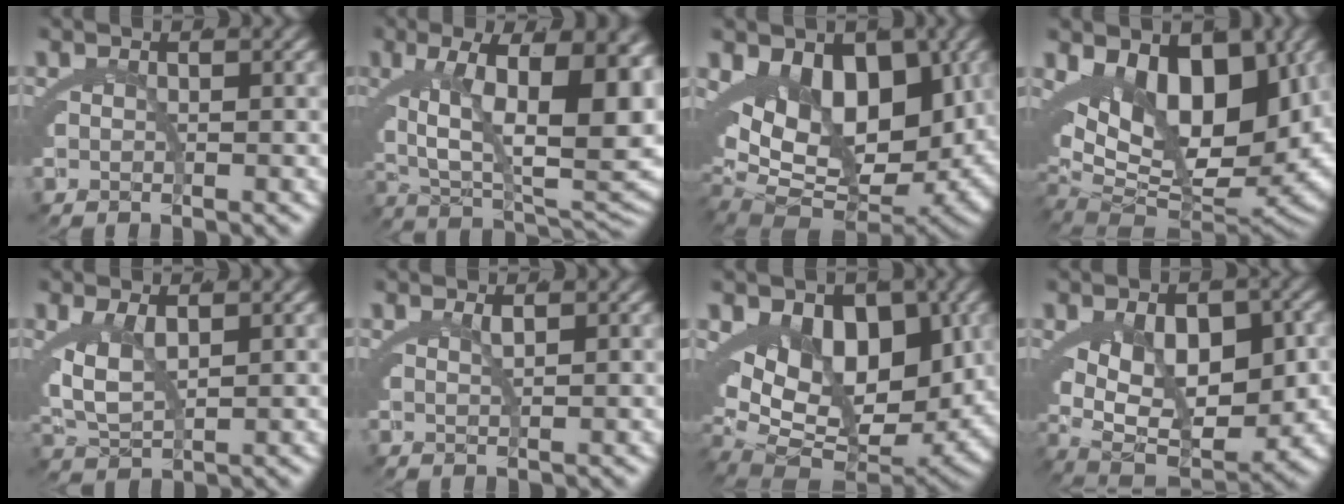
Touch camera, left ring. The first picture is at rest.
{"total": 14.3, "force": [0.9, 6.8, 12.6], "torque": [-0.168, -0.005, 0.034]}
{"total": 17.2, "force": [-1.7, 12.3, 11.9], "torque": [-0.228, -0.057, -0.001]}
{"total": 14.9, "force": [-1.7, 9.9, 11.1], "torque": [-0.206, -0.061, 0.005]}
{"total": 4.0, "force": [0.4, 2.5, 3.1], "torque": [-0.081, -0.013, 0.021]}
{"total": 1.1, "force": [0.7, -0.7, 0.4], "torque": [-0.001, 0.000, 0.016]}
{"total": 15.2, "force": [-1.4, 10.7, 10.7], "torque": [-0.203, -0.059, 0.004]}
{"total": 12.0, "force": [-0.8, 8.2, 8.7], "torque": [-0.141, -0.033, 0.005]}